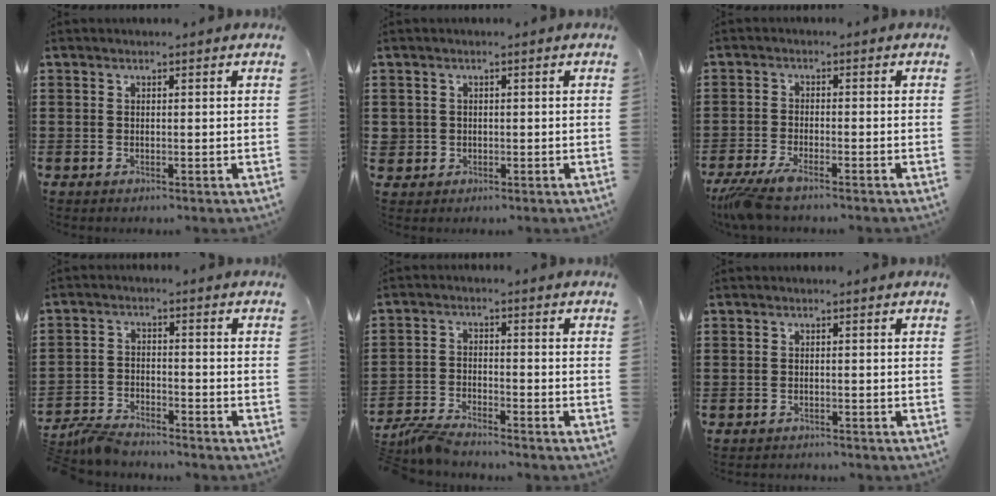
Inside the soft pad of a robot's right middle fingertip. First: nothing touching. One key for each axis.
{"total": 1.4, "fx": -0.1, "fy": 1.4, "fz": 0.1, "tx": -0.008, "ty": 0.008, "tz": -0.005}
{"total": 4.3, "fx": -3.8, "fy": 0.1, "fz": 2.1, "tx": -0.064, "ty": -0.018, "tz": -0.080}
{"total": 4.6, "fx": -4.4, "fy": 0.9, "fz": 0.9, "tx": -0.038, "ty": 0.001, "tz": -0.097}
{"total": 4.3, "fx": -4.2, "fy": 0.3, "fz": 1.1, "tx": -0.042, "ty": -0.004, "tz": -0.089}
{"total": 1.0, "fx": -1.0, "fy": 0.1, "fz": -0.2, "tx": 0.001, "ty": 0.003, "tz": -0.022}